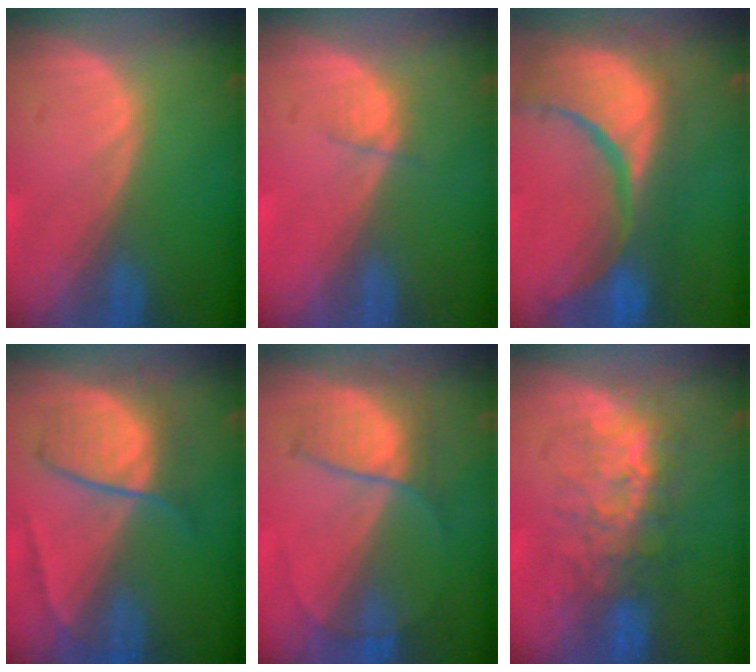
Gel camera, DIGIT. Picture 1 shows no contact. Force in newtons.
{"total": 1.4, "press": 1.3, "slide": 0.6}
{"total": 15.3, "press": 12.2, "slide": 9.3}
{"total": 6.7, "press": 6.7, "slide": 0.6}
{"total": 6.1, "press": 6.0, "slide": 1.1}
{"total": 7.6, "press": 7.2, "slide": 2.3}